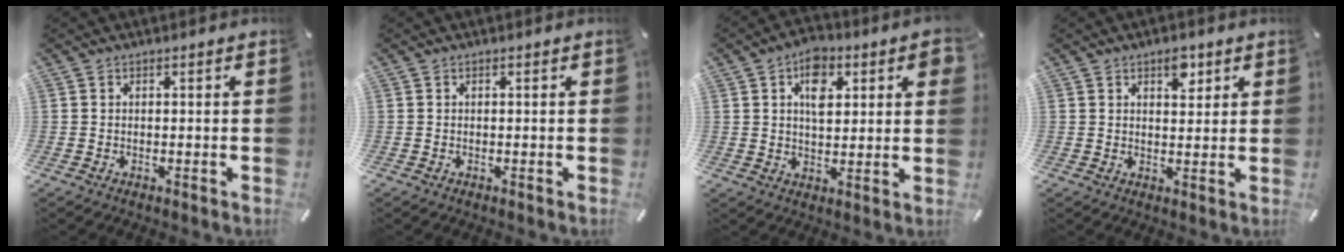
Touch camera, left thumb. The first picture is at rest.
{"total": 0.0}
{"total": 8.5, "force": [3.6, 5.0, 5.9], "torque": [-0.079, -0.007, 0.057]}
{"total": 4.3, "force": [2.5, 2.5, 2.5], "torque": [-0.015, -0.013, 0.037]}